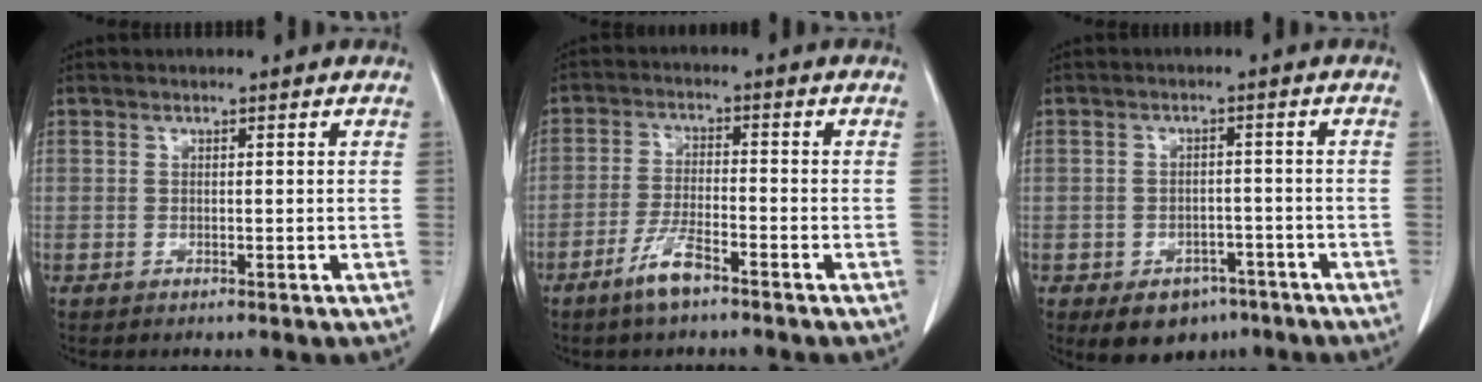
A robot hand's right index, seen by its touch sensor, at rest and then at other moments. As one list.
[{"total": 5.4, "force": [-3.7, 0.9, 3.8], "torque": [-0.078, -0.003, -0.069]}, {"total": 6.8, "force": [-4.3, 4.5, 2.7], "torque": [-0.031, 0.007, -0.054]}]